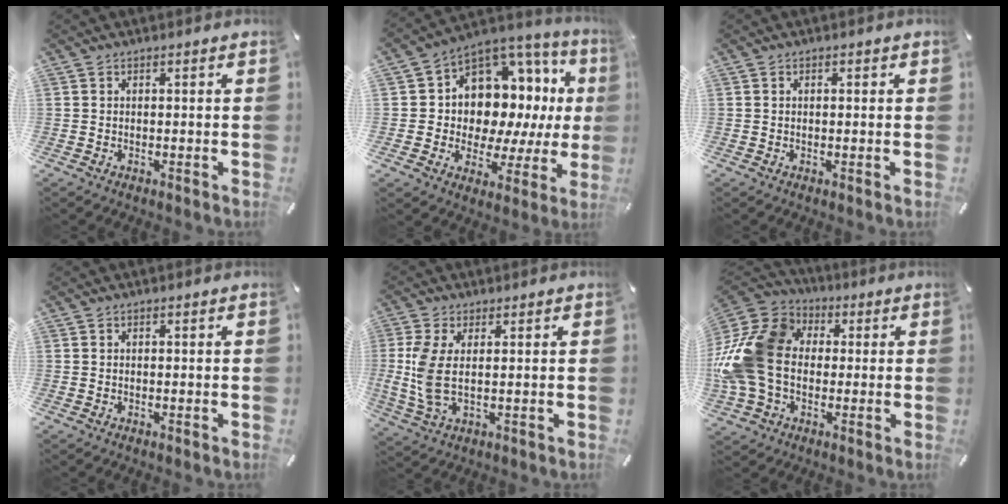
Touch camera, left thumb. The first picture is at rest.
{"total": 11.8, "force": [3.7, 9.6, 5.7], "torque": [-0.086, -0.063, 0.075]}
{"total": 0.8, "force": [0.1, 0.6, 0.5], "torque": [-0.011, 0.005, 0.000]}
{"total": 0.0}
{"total": 8.2, "force": [1.3, 3.3, 7.4], "torque": [-0.169, -0.013, 0.022]}
{"total": 18.4, "force": [-0.7, 15.3, 10.1], "torque": [-0.237, 0.022, -0.009]}